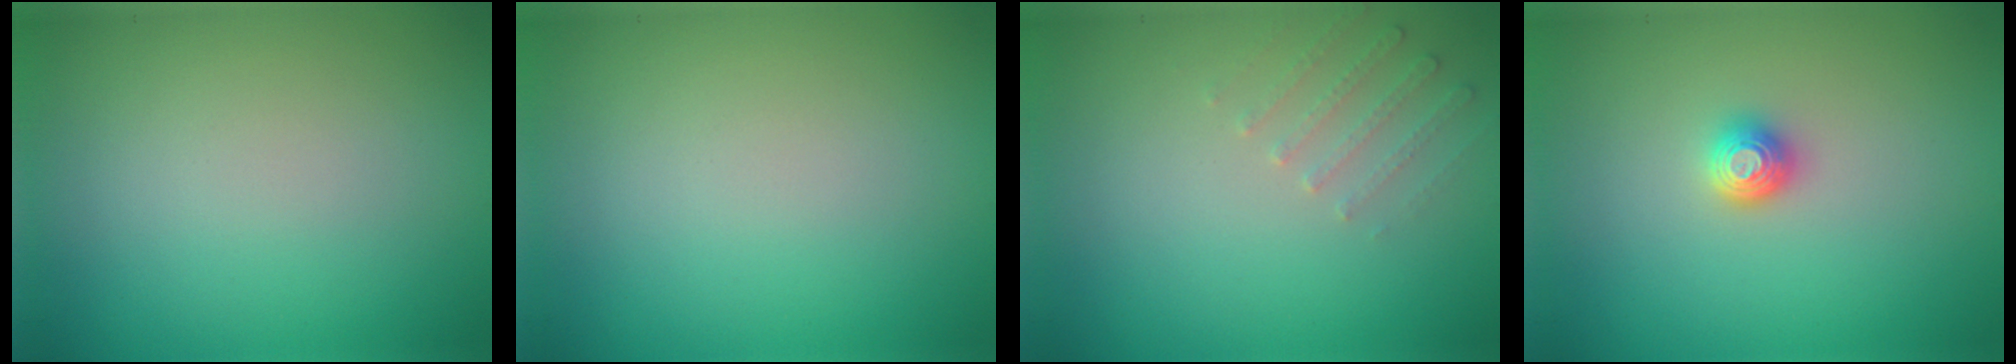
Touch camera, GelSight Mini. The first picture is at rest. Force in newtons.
{"total": 0.0}
{"total": 1.6, "press": 1.6, "slide": 0.4}
{"total": 1.4, "press": 1.2, "slide": 0.6}